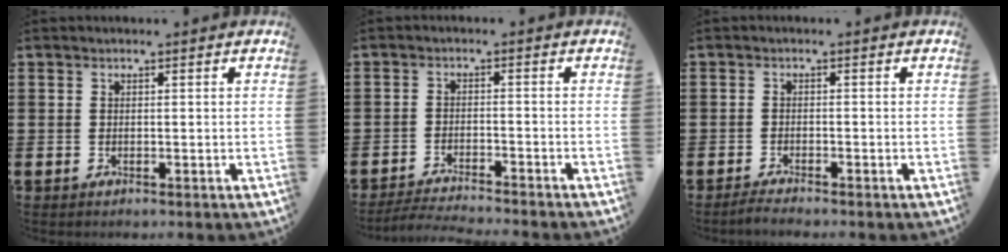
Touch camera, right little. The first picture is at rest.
{"total": 2.7, "force": [-2.7, -0.2, 0.6], "torque": [-0.009, 0.002, -0.054]}
{"total": 1.3, "force": [-1.2, 0.0, 0.6], "torque": [-0.011, 0.001, -0.024]}